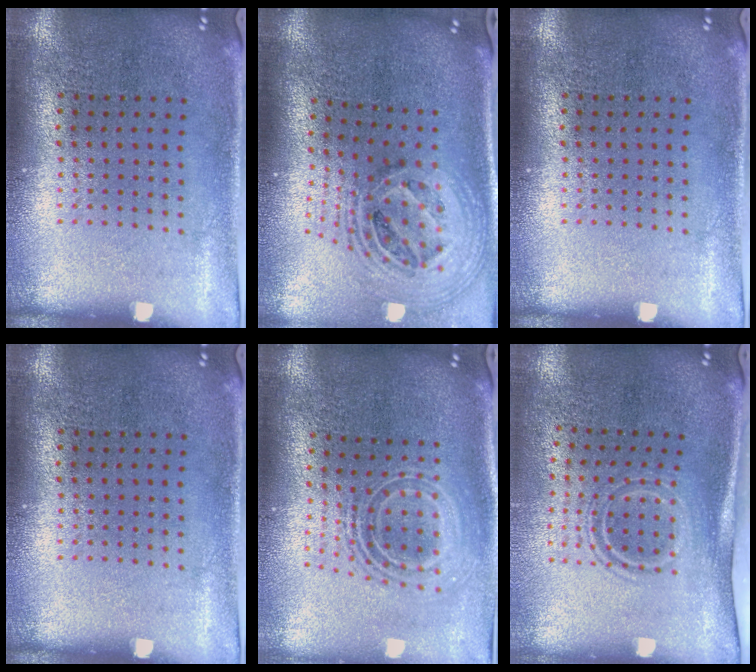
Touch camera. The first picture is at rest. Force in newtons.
{"total": 2.4, "press": 1.8, "slide": 1.6}
{"total": 0.0}
{"total": 0.0}
{"total": 2.2, "press": 1.6, "slide": 1.5}
{"total": 1.8, "press": 1.2, "slide": 1.3}